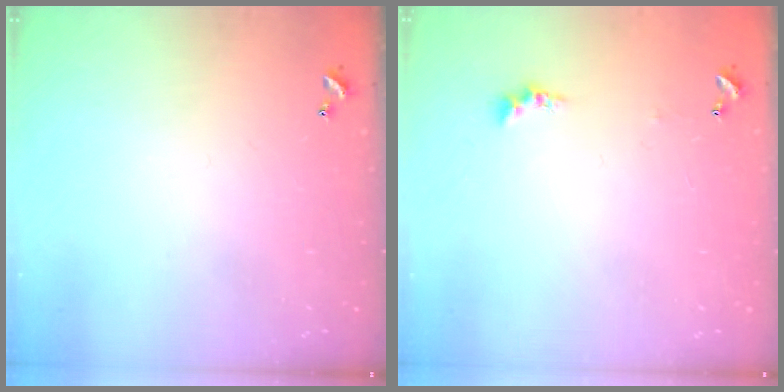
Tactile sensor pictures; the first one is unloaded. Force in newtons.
{"total": 0.6, "press": 0.4, "slide": 0.5}